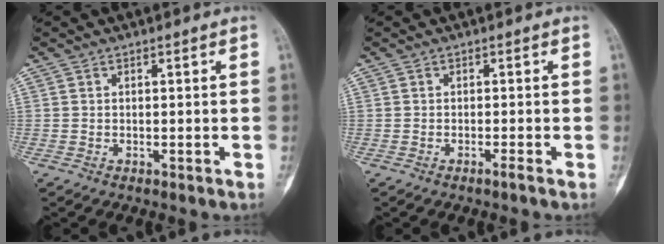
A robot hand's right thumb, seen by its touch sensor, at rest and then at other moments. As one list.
[{"total": 0.9, "force": [-0.6, -0.2, 0.6], "torque": [-0.014, 0.000, -0.012]}]